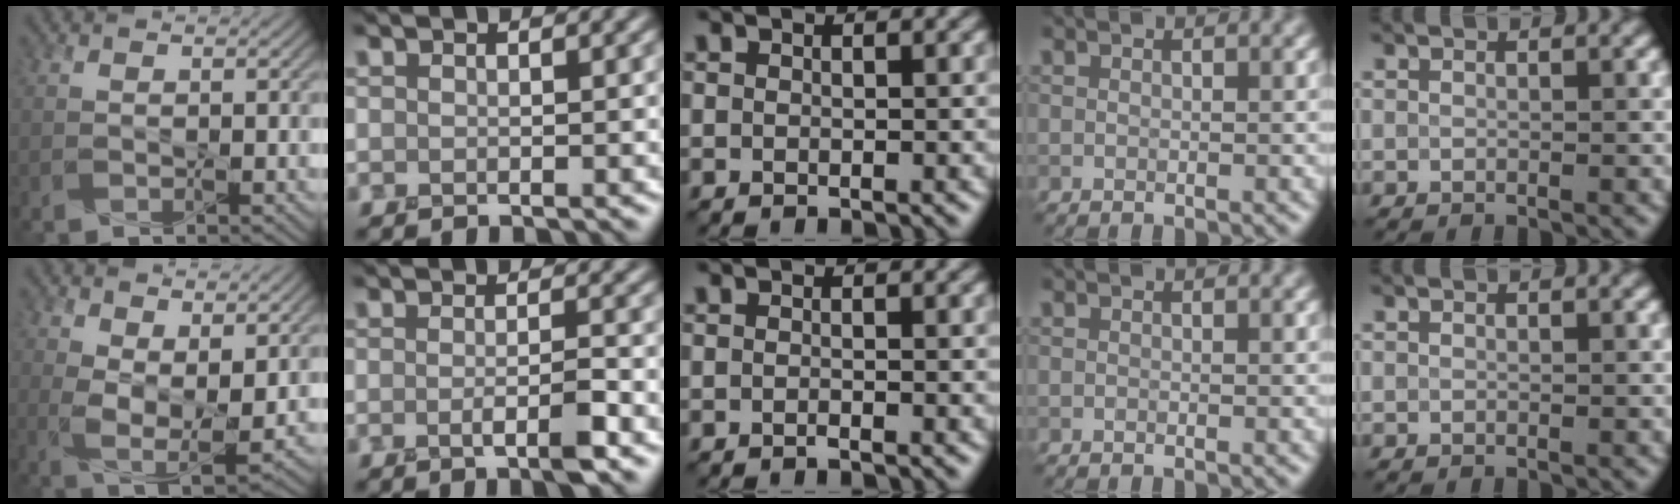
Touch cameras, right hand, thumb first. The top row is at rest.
{"thumb": {"total": 7.2, "force": [2.3, 3.8, 5.7], "torque": [-0.122, -0.012, 0.042]}, "index": {"total": 2.5, "force": [-0.7, 0.5, 2.4], "torque": [-0.038, -0.001, -0.015]}, "middle": {"total": 0.5, "force": [-0.3, 0.0, 0.4], "torque": [-0.006, -0.001, -0.007]}}